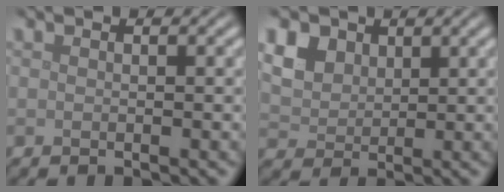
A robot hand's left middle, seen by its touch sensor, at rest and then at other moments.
{"total": 6.6, "force": [3.4, 4.7, 3.1], "torque": [-0.105, 0.016, 0.065]}